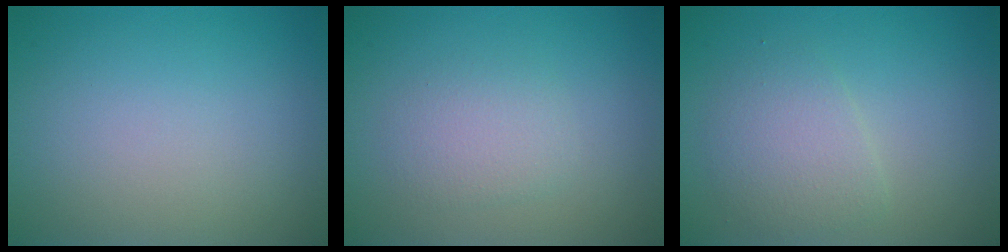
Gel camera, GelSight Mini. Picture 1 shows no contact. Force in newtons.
{"total": 2.1, "press": 2.1, "slide": 0.0}
{"total": 2.8, "press": 2.8, "slide": 0.1}